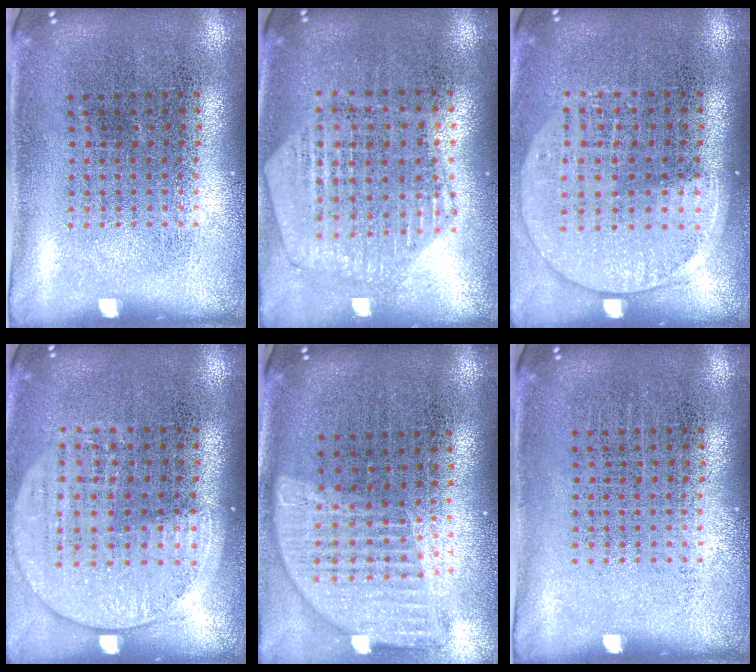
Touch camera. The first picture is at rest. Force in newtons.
{"total": 1.1, "press": 1.1, "slide": 0.1}
{"total": 1.4, "press": 1.3, "slide": 0.6}
{"total": 1.5, "press": 1.4, "slide": 0.5}
{"total": 1.6, "press": 1.4, "slide": 0.8}
{"total": 0.0}